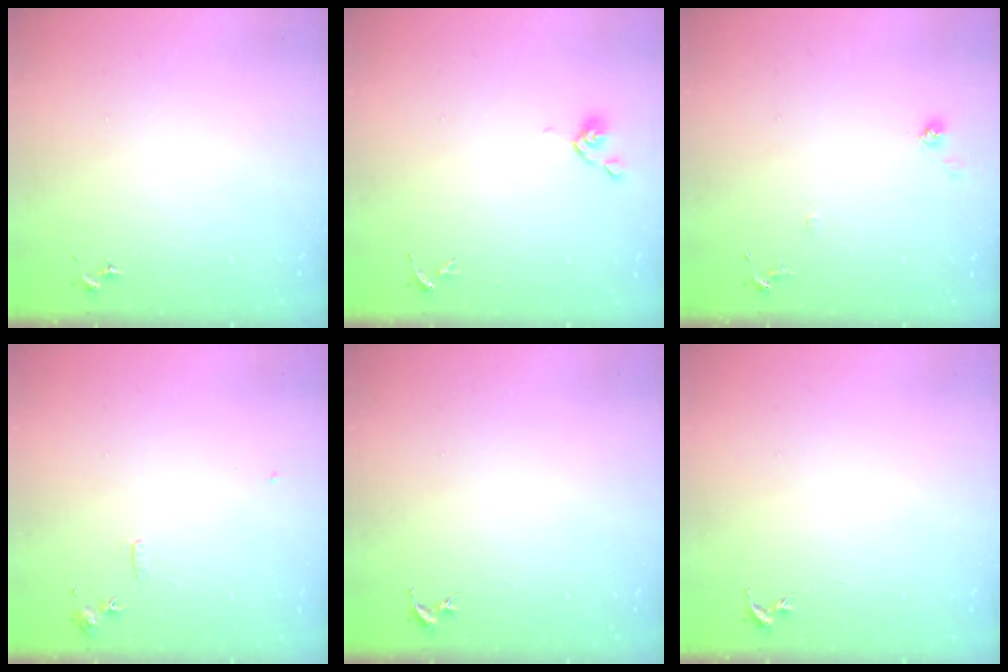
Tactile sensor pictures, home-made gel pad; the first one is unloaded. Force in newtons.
{"total": 3.8, "press": 3.7, "slide": 0.8}
{"total": 7.8, "press": 7.7, "slide": 0.6}
{"total": 6.2, "press": 6.2, "slide": 0.8}
{"total": 0.0}
{"total": 0.0}